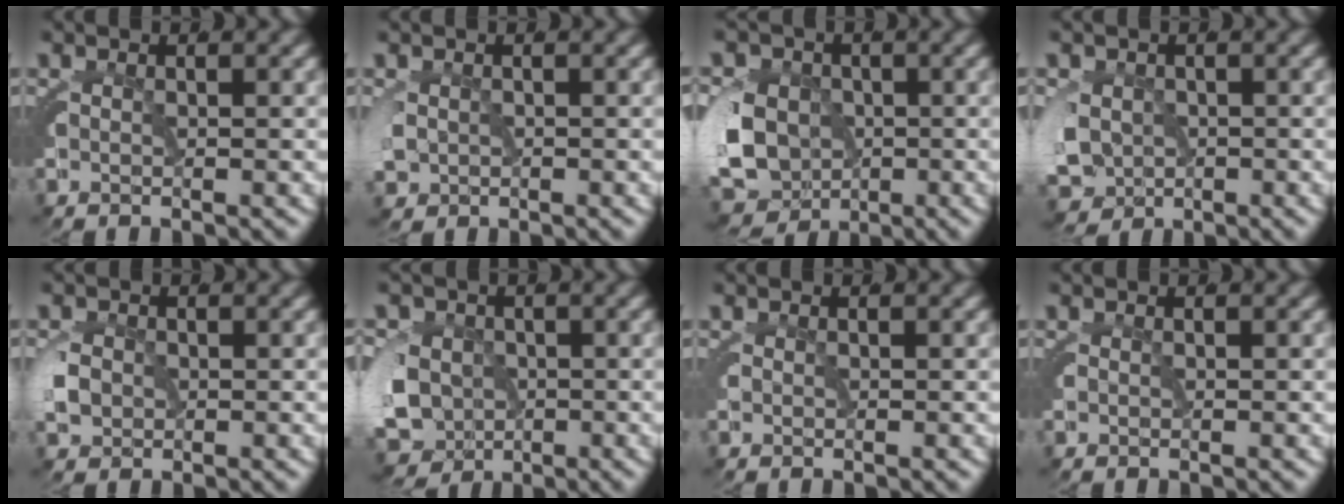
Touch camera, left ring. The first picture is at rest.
{"total": 2.6, "force": [-0.3, 2.3, 1.1], "torque": [-0.050, -0.022, 0.006]}
{"total": 12.7, "force": [-3.3, 11.1, 5.1], "torque": [-0.127, -0.044, -0.051]}
{"total": 7.0, "force": [-2.1, 6.0, 3.0], "torque": [-0.087, -0.045, -0.016]}
{"total": 1.5, "force": [-0.3, 1.0, 1.0], "torque": [-0.036, -0.002, -0.002]}
{"total": 10.9, "force": [-3.7, 9.5, 3.9], "torque": [-0.102, -0.044, -0.052]}
{"total": 0.0}
{"total": 0.0}